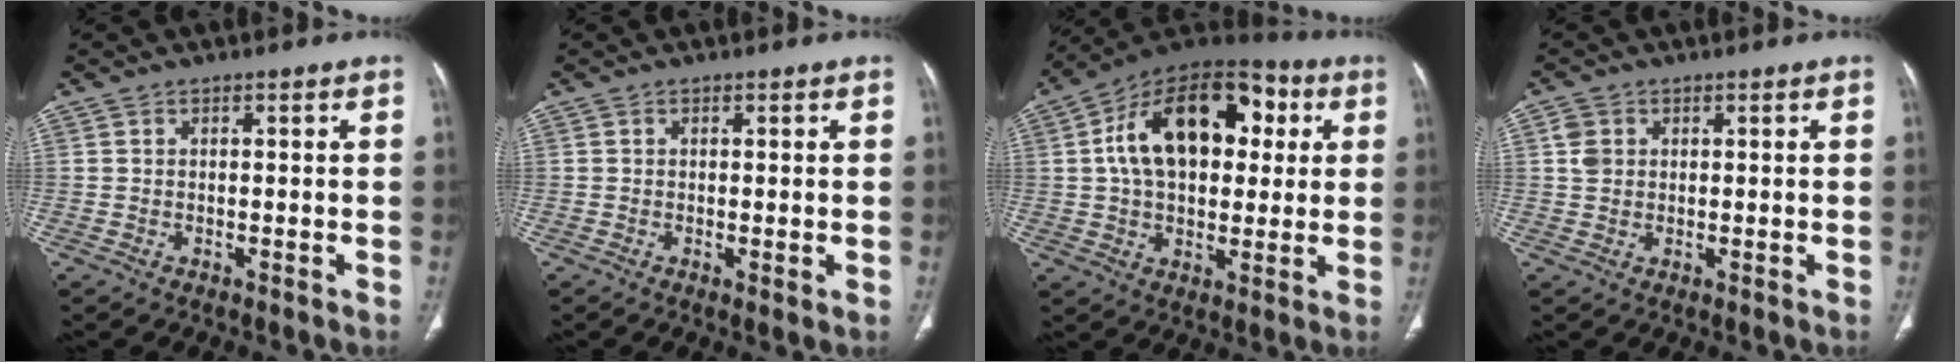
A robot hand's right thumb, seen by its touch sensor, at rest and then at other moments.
{"total": 1.0, "force": [-0.1, 0.2, 1.0], "torque": [-0.020, -0.006, -0.001]}
{"total": 22.2, "force": [4.6, 13.6, 16.9], "torque": [-0.243, 0.020, 0.064]}
{"total": 2.9, "force": [0.7, 2.5, 1.3], "torque": [-0.018, 0.002, 0.016]}